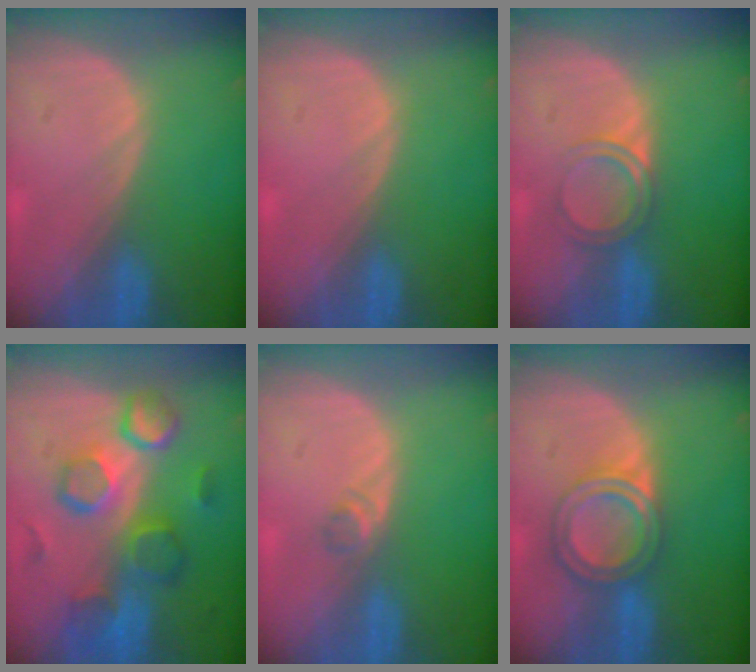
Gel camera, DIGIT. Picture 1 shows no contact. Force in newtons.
{"total": 0.6, "press": 0.0, "slide": 0.6}
{"total": 3.4, "press": 3.3, "slide": 0.3}
{"total": 10.3, "press": 9.4, "slide": 4.1}
{"total": 1.6, "press": 1.4, "slide": 0.8}
{"total": 6.1, "press": 5.5, "slide": 2.6}